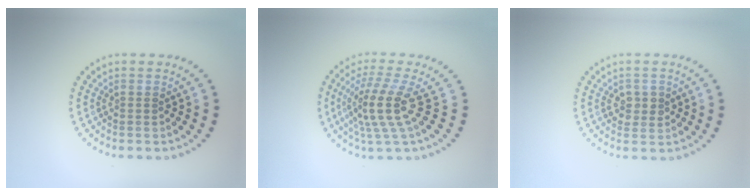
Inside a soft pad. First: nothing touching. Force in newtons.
{"total": 4.4, "press": 3.3, "slide": 2.8}
{"total": 1.8, "press": 1.8, "slide": 0.1}